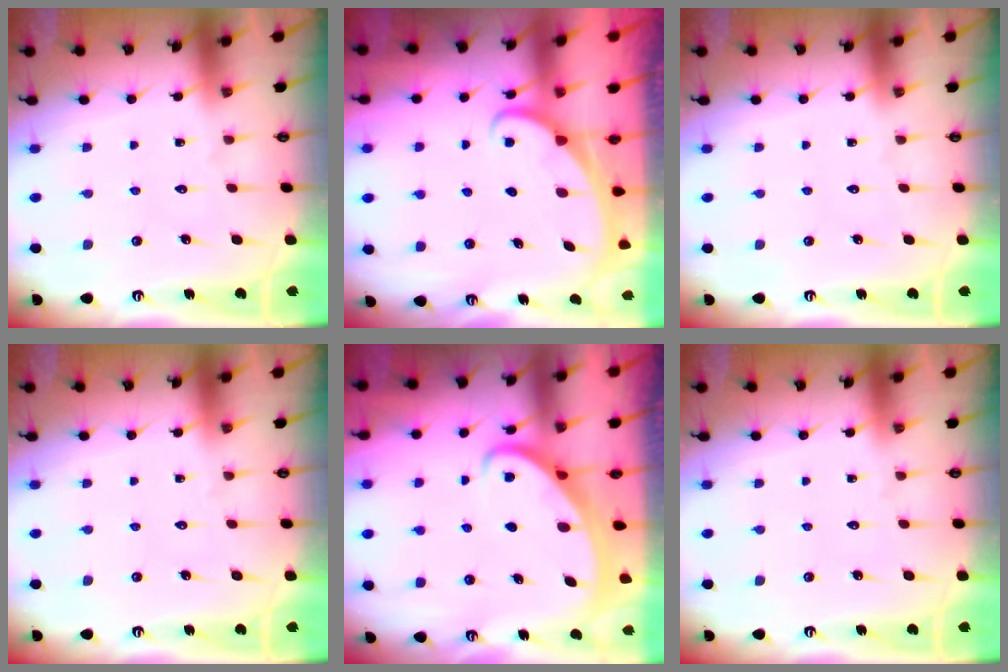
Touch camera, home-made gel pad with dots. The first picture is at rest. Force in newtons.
{"total": 1.6, "press": 1.6, "slide": 0.1}
{"total": 0.0}
{"total": 0.0}
{"total": 4.1, "press": 4.1, "slide": 0.5}
{"total": 0.0}